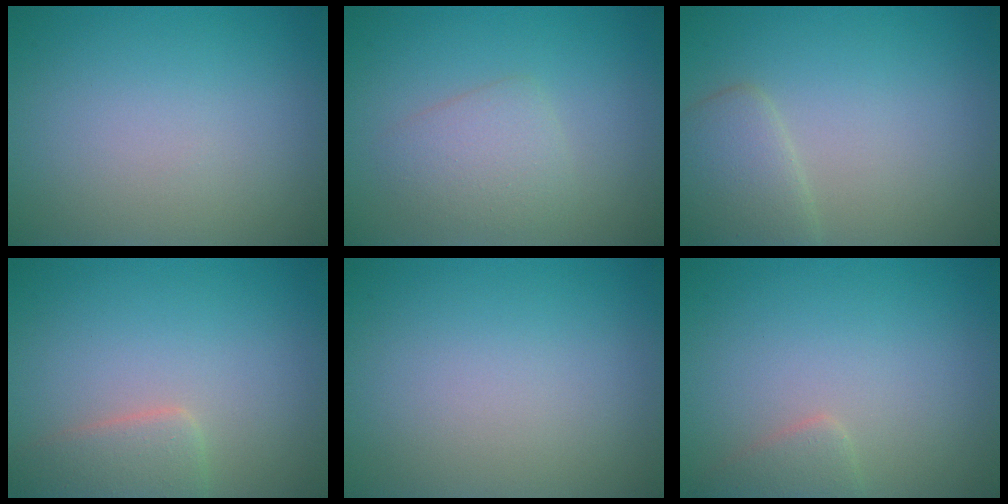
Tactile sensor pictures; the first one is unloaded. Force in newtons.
{"total": 2.6, "press": 2.6, "slide": 0.1}
{"total": 2.9, "press": 2.9, "slide": 0.2}
{"total": 2.9, "press": 2.9, "slide": 0.3}
{"total": 0.0}
{"total": 1.6, "press": 1.6, "slide": 0.0}